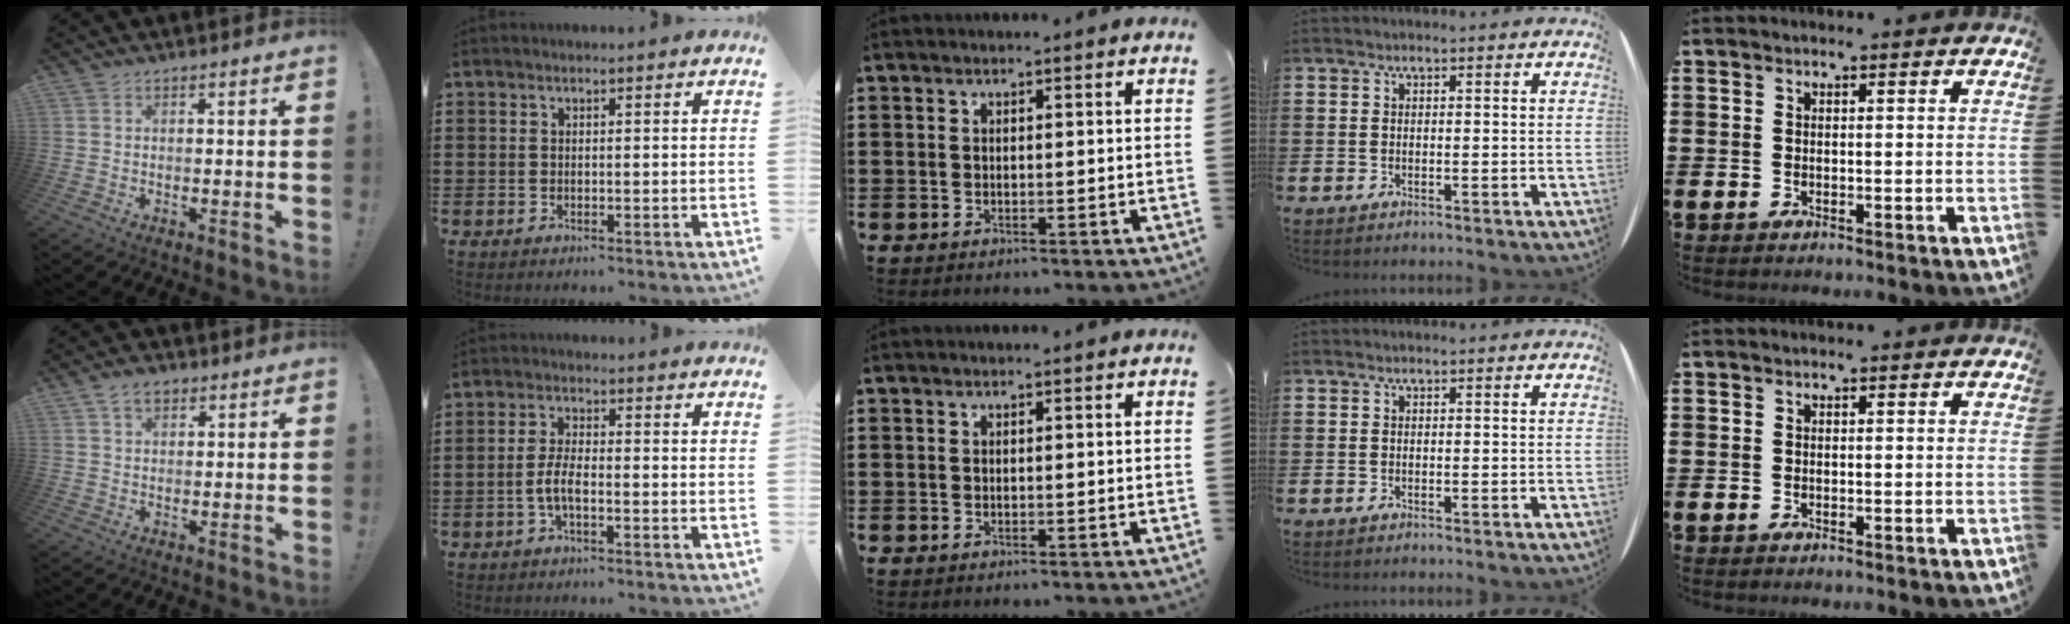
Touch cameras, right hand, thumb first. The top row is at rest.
{"thumb": {"total": 4.9, "force": [2.6, 3.1, 2.7], "torque": [-0.049, -0.001, 0.049]}, "index": {"total": 3.7, "force": [-1.4, 1.0, 3.3], "torque": [-0.085, -0.005, -0.035]}}